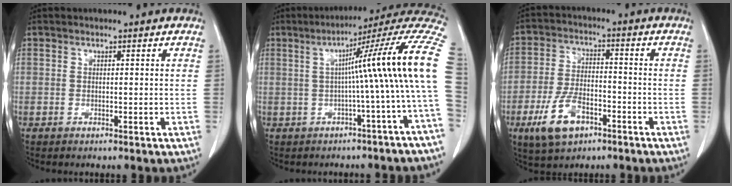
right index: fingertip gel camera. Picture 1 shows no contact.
{"total": 15.5, "force": [0.6, -1.6, 15.4], "torque": [-0.189, 0.038, -0.003]}
{"total": 9.2, "force": [-4.7, 4.5, 6.4], "torque": [-0.142, 0.002, -0.082]}